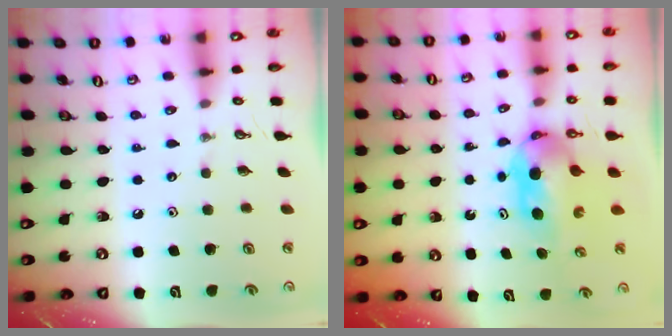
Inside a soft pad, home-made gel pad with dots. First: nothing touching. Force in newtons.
{"total": 5.6, "press": 5.0, "slide": 2.4}